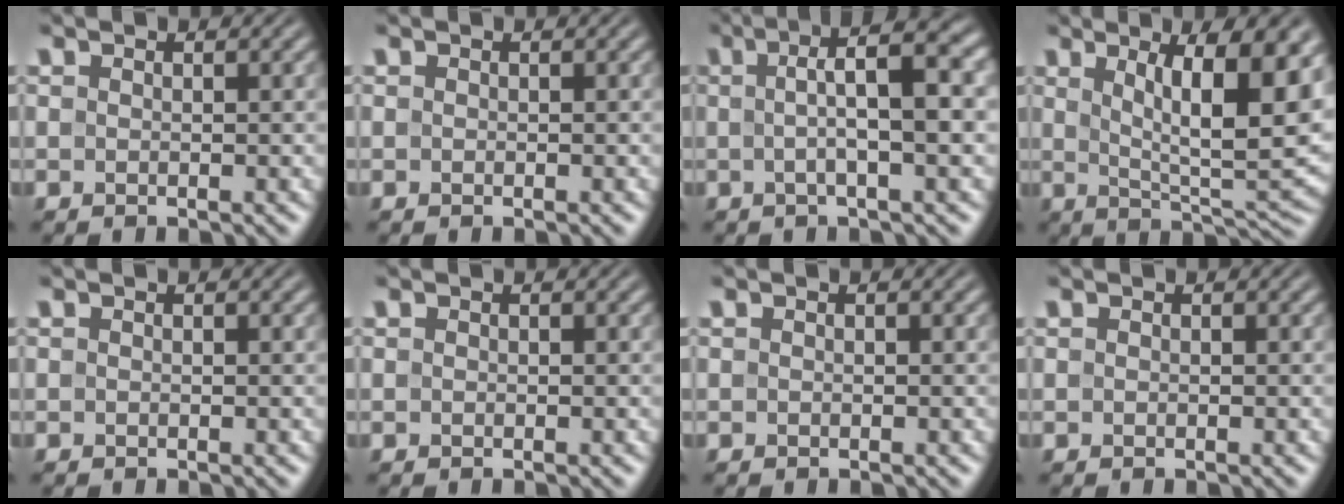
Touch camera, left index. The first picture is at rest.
{"total": 0.0}
{"total": 7.2, "force": [1.0, 1.7, 6.9], "torque": [-0.094, 0.018, 0.008]}
{"total": 11.2, "force": [3.4, 3.5, 10.1], "torque": [-0.137, -0.010, 0.058]}
{"total": 0.0}
{"total": 0.0}
{"total": 0.0}
{"total": 0.0}